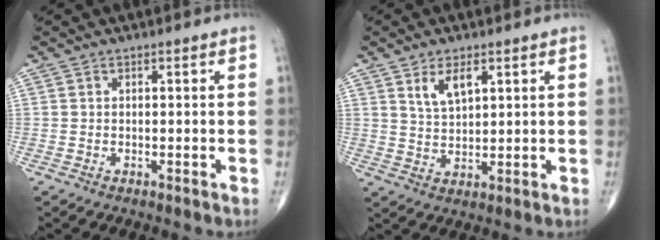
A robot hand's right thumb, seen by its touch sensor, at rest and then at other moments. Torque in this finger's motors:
{"motor_torque": [-0.17, 0.26, -0.10, 0.03, 0.08]}